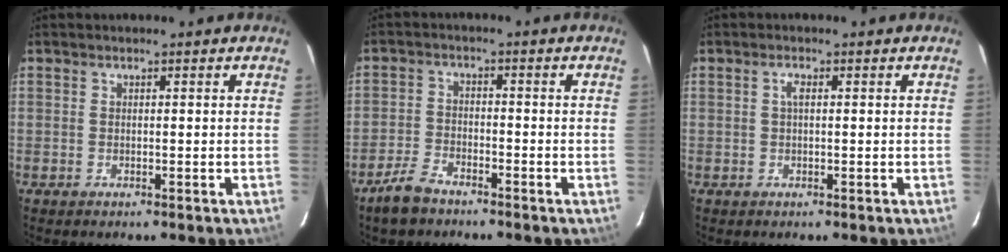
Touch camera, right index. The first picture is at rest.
{"total": 5.6, "force": [-4.5, 2.3, 2.6], "torque": [-0.073, 0.003, -0.087]}
{"total": 1.3, "force": [0.2, 0.4, 1.2], "torque": [-0.024, 0.004, 0.001]}